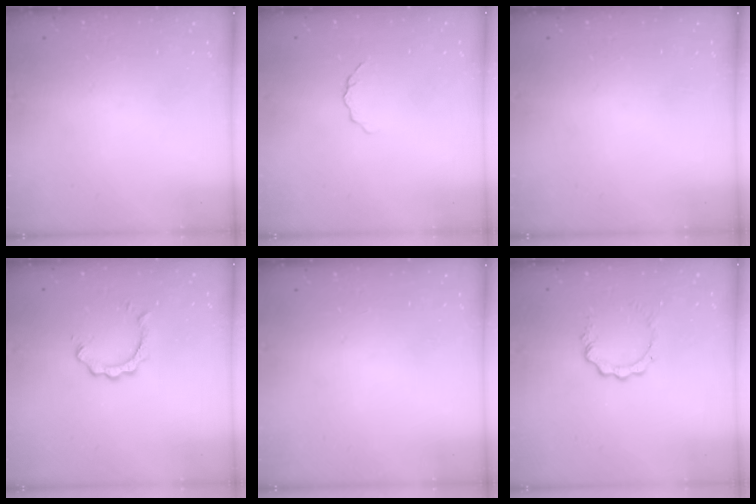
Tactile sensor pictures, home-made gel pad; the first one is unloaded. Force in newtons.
{"total": 4.0, "press": 4.0, "slide": 0.4}
{"total": 0.0}
{"total": 3.4, "press": 3.3, "slide": 0.4}
{"total": 0.0}
{"total": 3.8, "press": 3.8, "slide": 0.5}